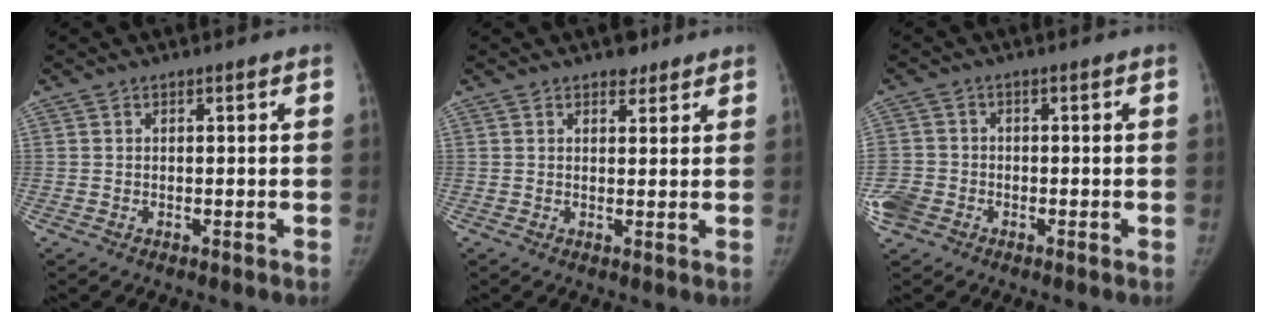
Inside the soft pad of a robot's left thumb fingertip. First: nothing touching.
{"total": 2.7, "force": [2.0, 1.5, 0.9], "torque": [0.004, -0.011, 0.025]}
{"total": 6.9, "force": [-2.7, 5.8, 2.7], "torque": [-0.074, 0.013, -0.048]}